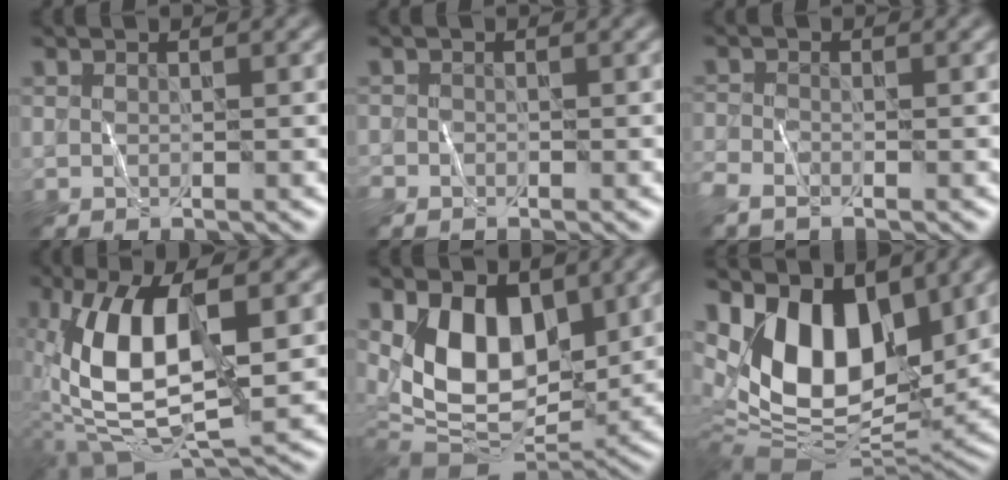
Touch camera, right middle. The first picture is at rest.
{"total": 1.0, "force": [-0.7, 0.7, 0.1], "torque": [0.000, -0.002, -0.016]}
{"total": 2.2, "force": [-1.8, 0.7, 1.1], "torque": [-0.027, -0.009, -0.046]}
{"total": 12.0, "force": [0.6, 5.3, 10.8], "torque": [-0.210, 0.005, 0.005]}
{"total": 9.1, "force": [2.0, 5.7, 6.7], "torque": [-0.118, -0.021, 0.033]}
{"total": 12.5, "force": [3.7, 7.4, 9.4], "torque": [-0.168, -0.006, 0.062]}